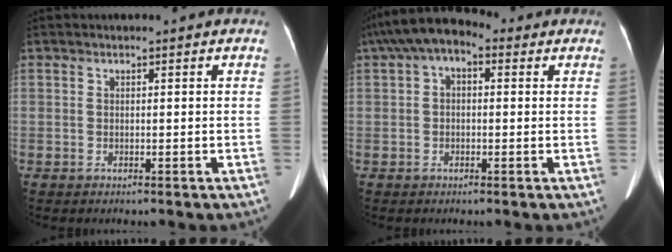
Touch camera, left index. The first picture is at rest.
{"total": 7.2, "force": [2.9, 3.8, 5.4], "torque": [-0.098, 0.048, 0.044]}